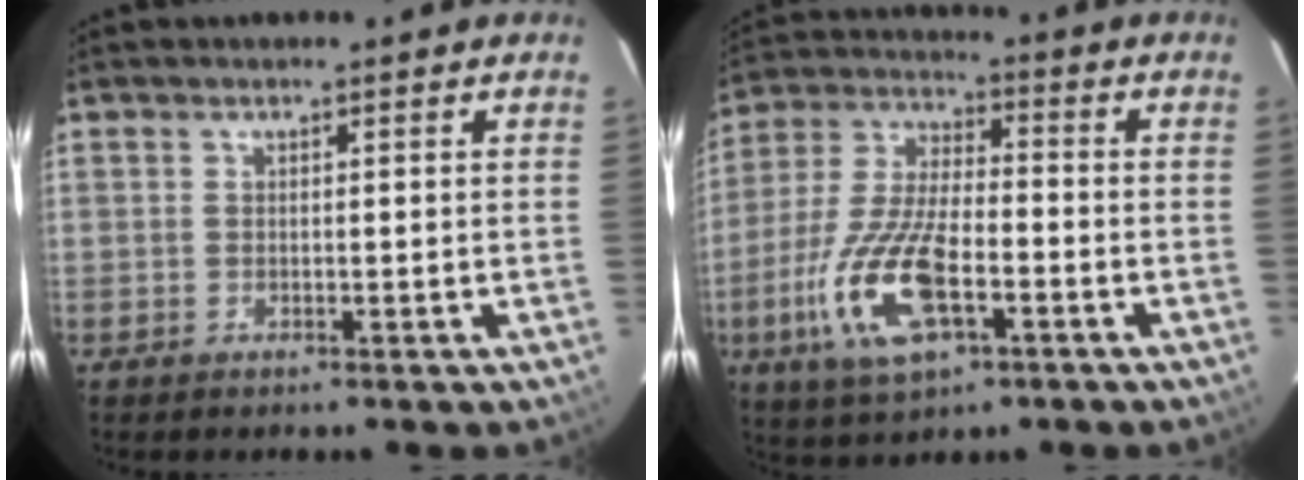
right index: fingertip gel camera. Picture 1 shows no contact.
{"total": 16.6, "force": [-6.2, 6.6, 13.9], "torque": [-0.304, -0.012, -0.115]}